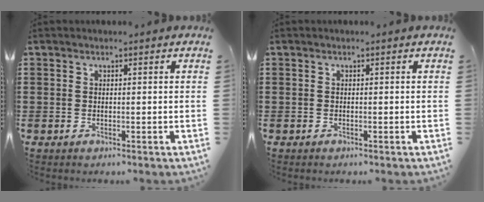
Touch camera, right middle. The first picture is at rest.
{"total": 0.0}